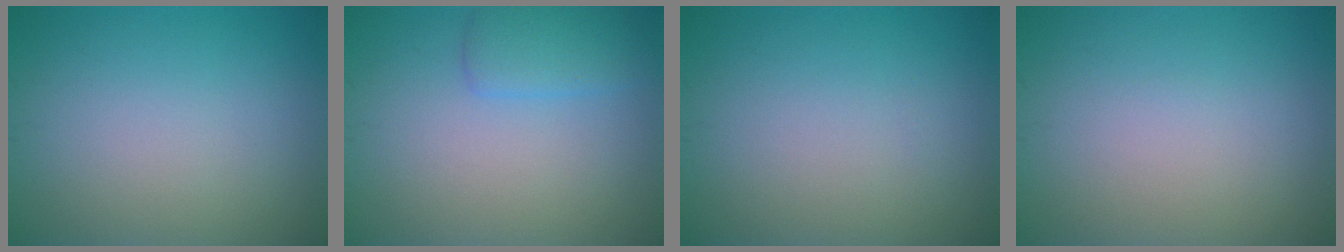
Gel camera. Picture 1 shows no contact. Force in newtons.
{"total": 2.4, "press": 2.4, "slide": 0.1}
{"total": 0.0}
{"total": 0.0}